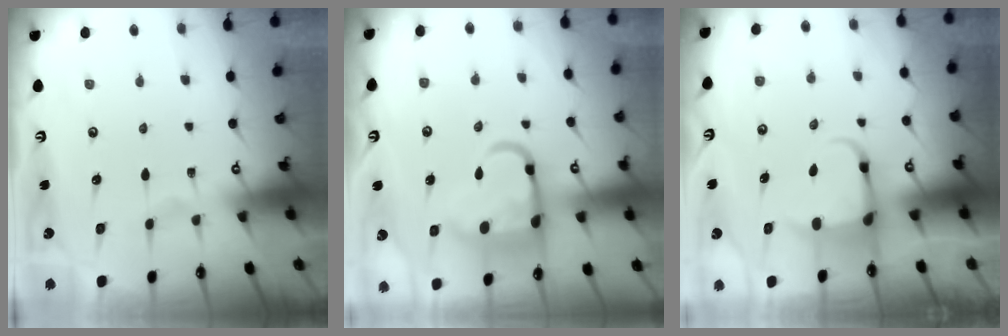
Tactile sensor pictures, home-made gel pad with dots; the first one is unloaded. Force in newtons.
{"total": 12.7, "press": 12.6, "slide": 1.4}
{"total": 4.0, "press": 3.8, "slide": 1.1}